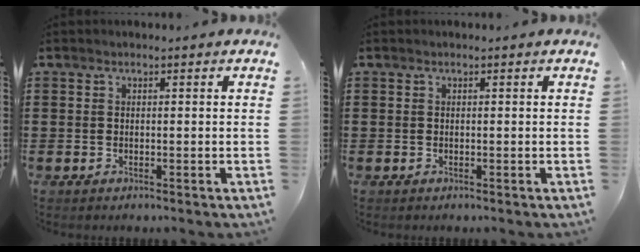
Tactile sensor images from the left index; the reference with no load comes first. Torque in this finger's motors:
{"motor_torque": [0.00, 0.00, 0.00, 0.01]}